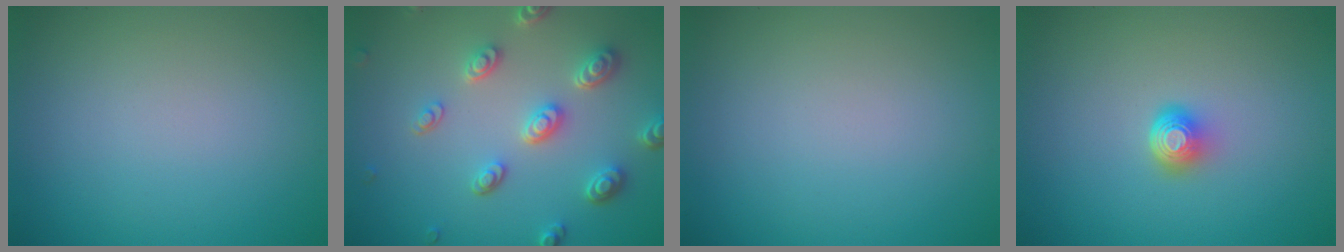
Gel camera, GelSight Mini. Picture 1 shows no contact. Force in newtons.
{"total": 4.6, "press": 3.7, "slide": 2.7}
{"total": 0.0}
{"total": 2.1, "press": 1.4, "slide": 1.6}